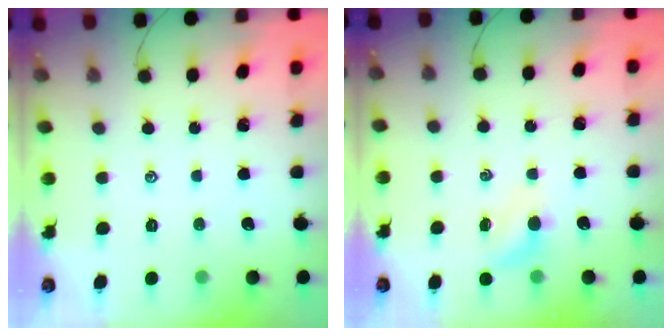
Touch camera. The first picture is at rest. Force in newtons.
{"total": 4.3, "press": 4.1, "slide": 1.3}